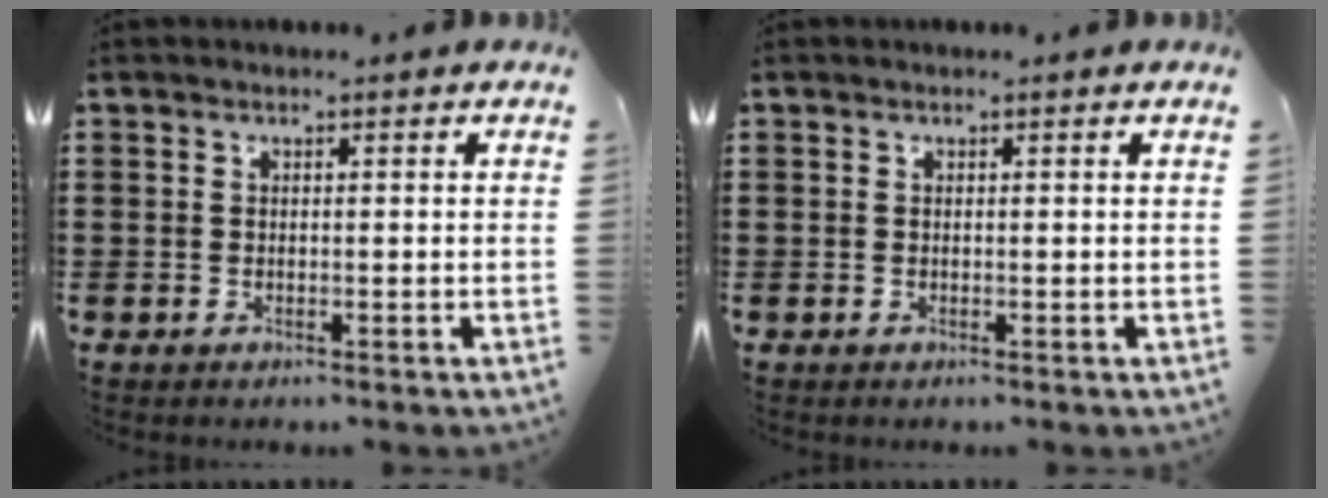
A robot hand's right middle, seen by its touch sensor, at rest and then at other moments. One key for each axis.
{"total": 0.0}